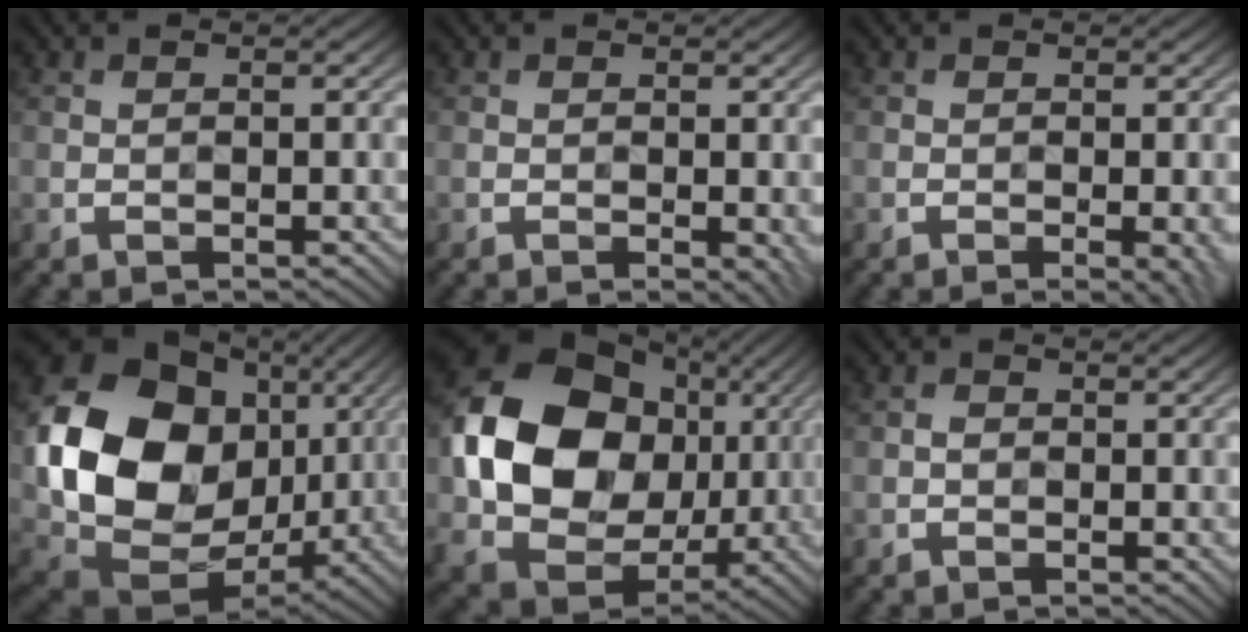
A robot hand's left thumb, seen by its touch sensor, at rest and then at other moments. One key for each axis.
{"total": 1.7, "fx": -0.4, "fy": 0.7, "fz": 1.5, "tx": -0.019, "ty": -0.007, "tz": -0.004}
{"total": 2.4, "fx": -0.8, "fy": 0.5, "fz": 2.3, "tx": -0.031, "ty": -0.002, "tz": -0.012}
{"total": 20.2, "fx": 2.8, "fy": 15.8, "fz": 12.4, "tx": -0.304, "ty": -0.025, "tz": 0.071}
{"total": 18.2, "fx": 2.3, "fy": 14.4, "fz": 11.0, "tx": -0.246, "ty": -0.007, "tz": 0.044}
{"total": 1.0, "fx": -0.2, "fy": 0.8, "fz": 0.6, "tx": -0.011, "ty": -0.002, "tz": -0.007}